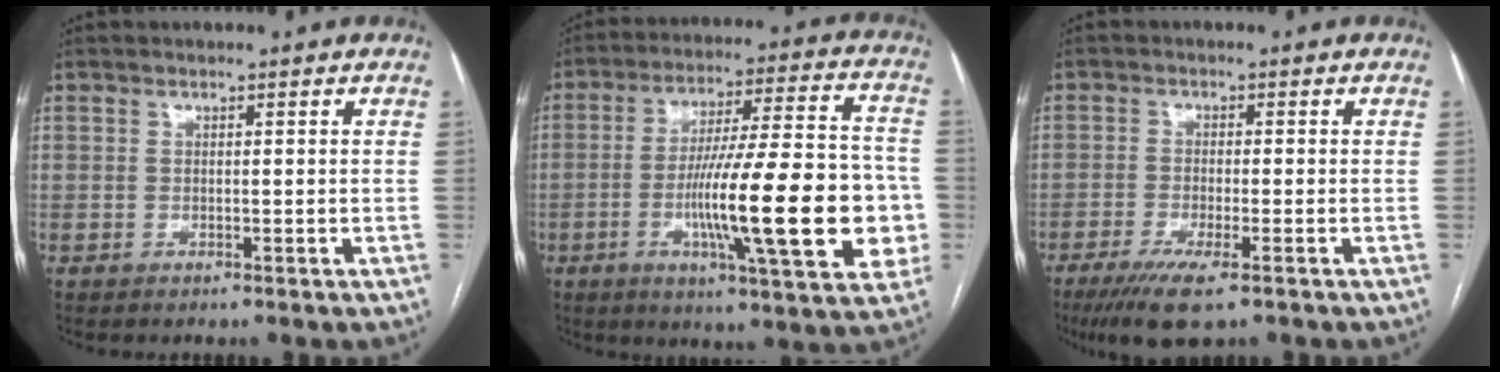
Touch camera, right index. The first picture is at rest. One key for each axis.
{"total": 22.8, "fx": -5.0, "fy": 3.2, "fz": 22.0, "tx": -0.304, "ty": 0.009, "tz": -0.070}
{"total": 6.8, "fx": -4.3, "fy": 0.8, "fz": 5.1, "tx": -0.093, "ty": -0.018, "tz": -0.071}